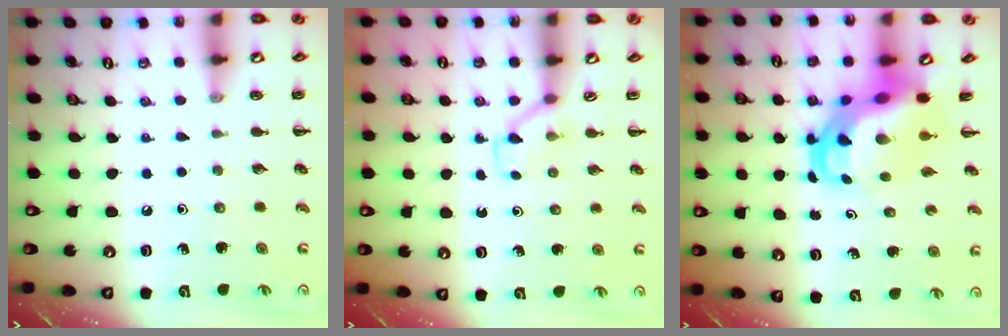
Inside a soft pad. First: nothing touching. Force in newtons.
{"total": 3.0, "press": 2.8, "slide": 1.1}
{"total": 7.2, "press": 6.9, "slide": 2.0}